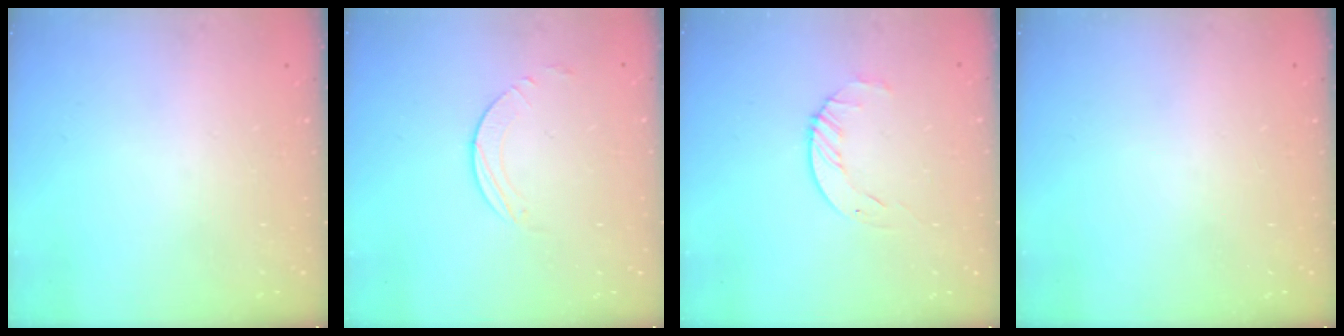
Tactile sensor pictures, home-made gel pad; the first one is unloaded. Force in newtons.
{"total": 3.2, "press": 3.2, "slide": 0.3}
{"total": 3.5, "press": 3.4, "slide": 0.4}
{"total": 0.0}